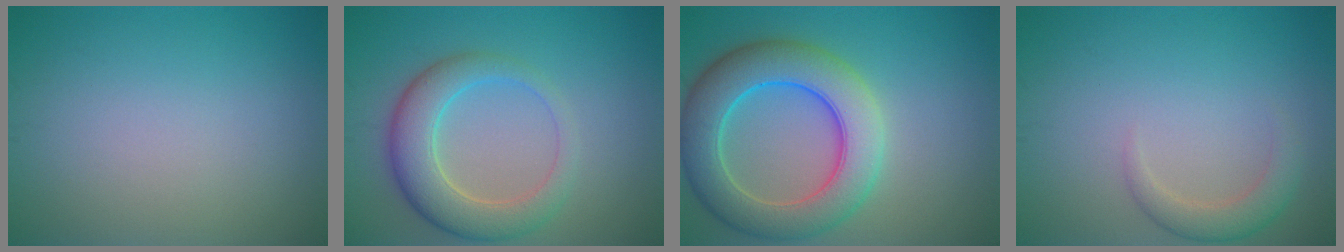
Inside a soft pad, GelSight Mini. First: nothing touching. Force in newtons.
{"total": 5.6, "press": 5.5, "slide": 0.4}
{"total": 8.6, "press": 8.6, "slide": 0.1}
{"total": 2.4, "press": 2.3, "slide": 0.3}